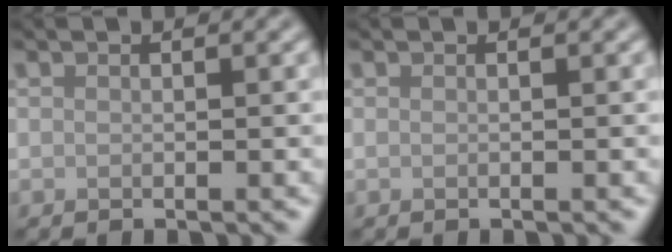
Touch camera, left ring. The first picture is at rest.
{"total": 0.0}